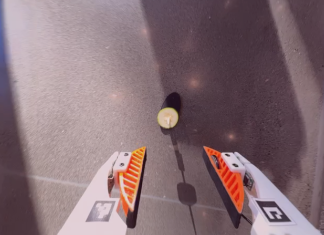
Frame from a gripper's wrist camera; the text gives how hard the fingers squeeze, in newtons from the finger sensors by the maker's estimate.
{"total": 0.0}